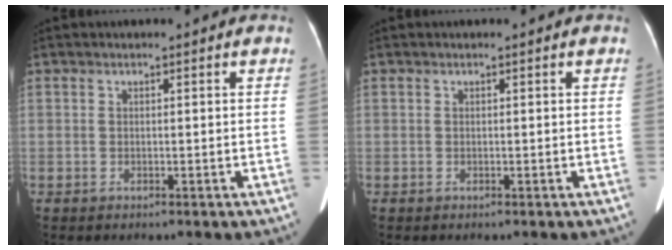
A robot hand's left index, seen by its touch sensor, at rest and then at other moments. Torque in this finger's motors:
{"motor_torque": [0.04, 0.04, 0.02, 0.01]}